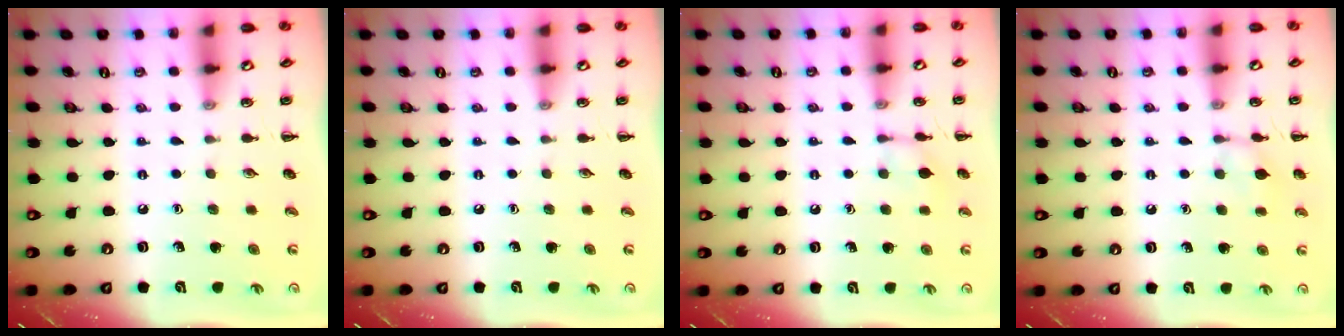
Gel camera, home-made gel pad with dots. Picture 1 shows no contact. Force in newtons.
{"total": 0.0}
{"total": 5.8, "press": 5.8, "slide": 0.3}
{"total": 7.5, "press": 7.4, "slide": 1.4}